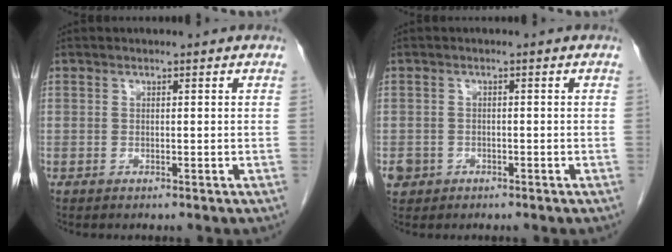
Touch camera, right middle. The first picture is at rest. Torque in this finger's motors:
{"motor_torque": [0.35, -0.13, 0.13, 0.02]}